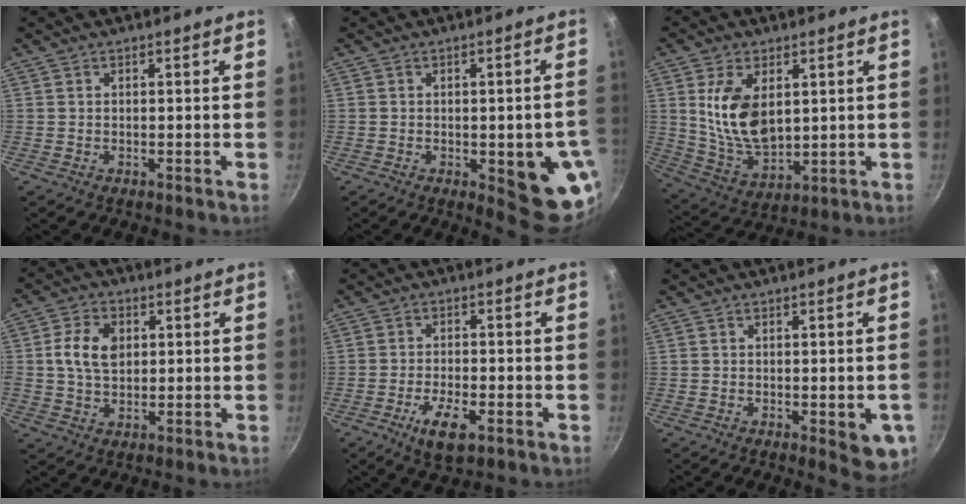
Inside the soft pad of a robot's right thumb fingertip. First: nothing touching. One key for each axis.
{"total": 12.5, "fx": -2.9, "fy": 4.3, "fz": 11.4, "tx": -0.095, "ty": 0.003, "tz": -0.030}
{"total": 13.1, "fx": 3.0, "fy": 7.6, "fz": 10.2, "tx": -0.177, "ty": -0.028, "tz": 0.071}
{"total": 8.1, "fx": 1.4, "fy": 5.7, "fz": 5.6, "tx": -0.092, "ty": 0.006, "tz": 0.019}
{"total": 7.0, "fx": -3.2, "fy": 2.6, "fz": 5.7, "tx": -0.103, "ty": 0.006, "tz": -0.053}
{"total": 6.6, "fx": -1.7, "fy": 2.4, "fz": 5.9, "tx": -0.051, "ty": -0.004, "tz": -0.018}